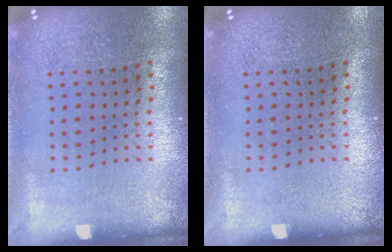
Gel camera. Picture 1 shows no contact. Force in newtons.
{"total": 0.0}